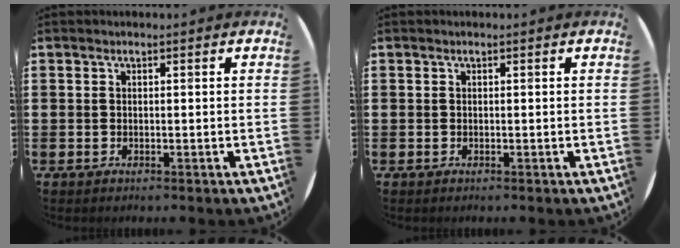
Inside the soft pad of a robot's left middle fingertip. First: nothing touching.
{"total": 0.0}